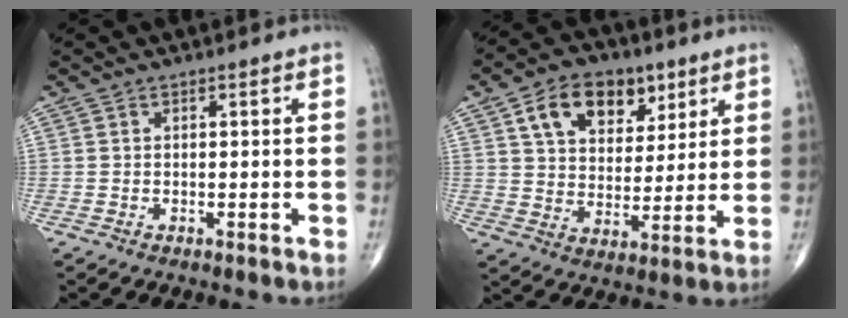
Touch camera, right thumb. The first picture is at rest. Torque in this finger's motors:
{"motor_torque": [-1.22, 1.02, 0.09, -0.05, 0.05]}